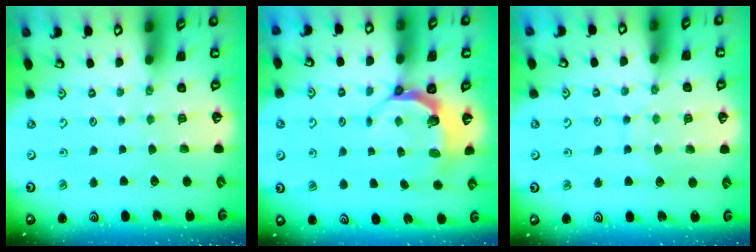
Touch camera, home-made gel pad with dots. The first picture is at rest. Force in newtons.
{"total": 5.6, "press": 4.5, "slide": 3.3}
{"total": 7.7, "press": 7.6, "slide": 0.6}